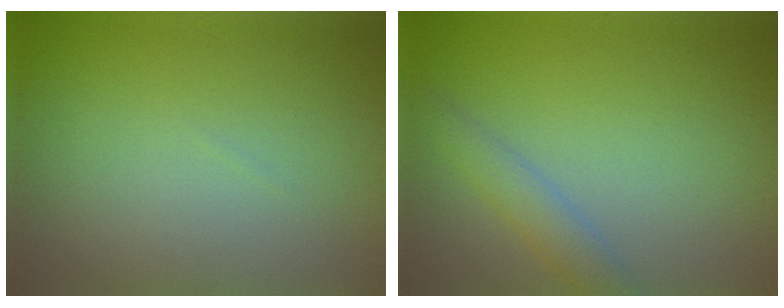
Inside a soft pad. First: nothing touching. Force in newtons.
{"total": 2.2, "press": 2.2, "slide": 0.1}